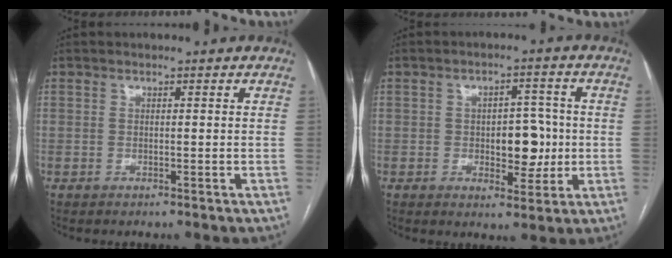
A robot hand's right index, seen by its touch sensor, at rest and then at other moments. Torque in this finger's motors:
{"motor_torque": [0.86, 0.04, 0.13, 0.07]}